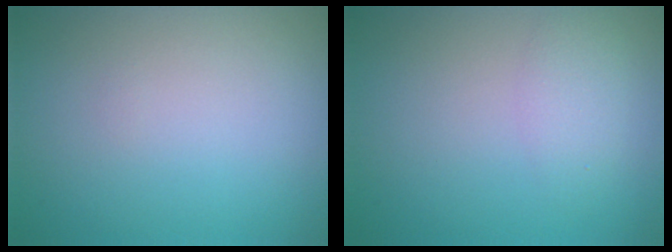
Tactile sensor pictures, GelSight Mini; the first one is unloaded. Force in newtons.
{"total": 1.8, "press": 1.8, "slide": 0.1}